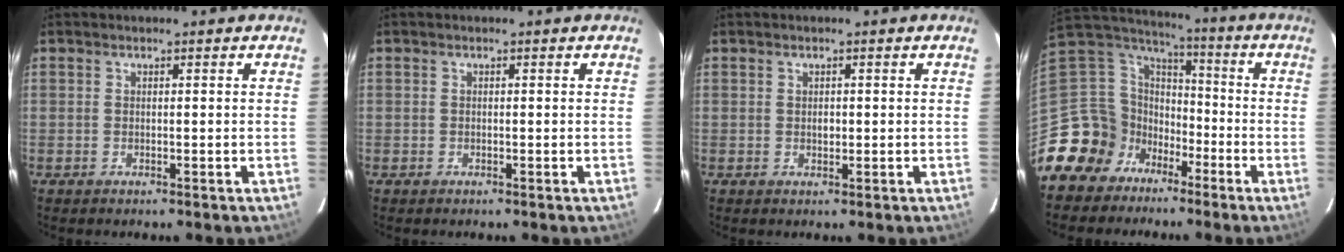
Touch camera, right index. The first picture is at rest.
{"total": 0.0}
{"total": 1.3, "force": [0.0, 0.9, 0.8], "torque": [-0.012, 0.001, 0.001]}
{"total": 14.2, "force": [-7.9, 11.3, 3.1], "torque": [-0.089, 0.046, -0.150]}